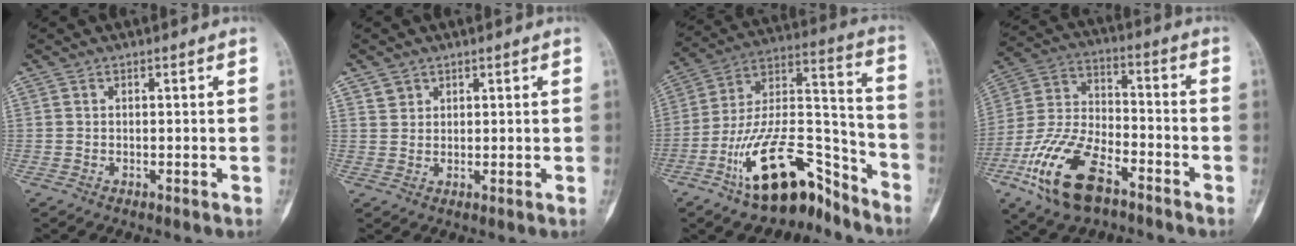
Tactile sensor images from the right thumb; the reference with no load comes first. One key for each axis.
{"total": 2.1, "fx": 1.4, "fy": 1.5, "fz": 0.1, "tx": 0.014, "ty": -0.009, "tz": 0.020}
{"total": 20.0, "fx": -12.8, "fy": 8.6, "fz": 12.8, "tx": -0.192, "ty": 0.112, "tz": -0.220}
{"total": 17.5, "fx": -9.3, "fy": 8.5, "fz": 12.1, "tx": -0.242, "ty": 0.042, "tz": -0.175}